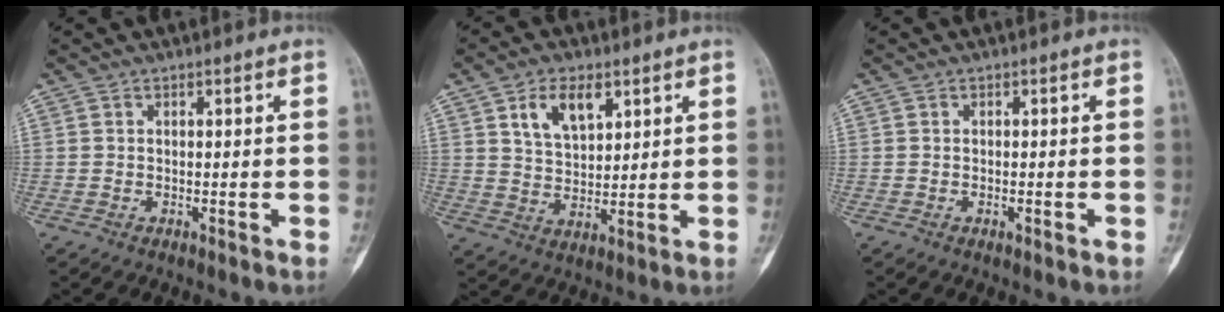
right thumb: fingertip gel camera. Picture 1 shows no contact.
{"total": 8.3, "force": [4.1, 4.6, 5.5], "torque": [-0.079, -0.021, 0.079]}
{"total": 1.2, "force": [-0.5, 0.4, 1.0], "torque": [-0.015, 0.002, -0.006]}